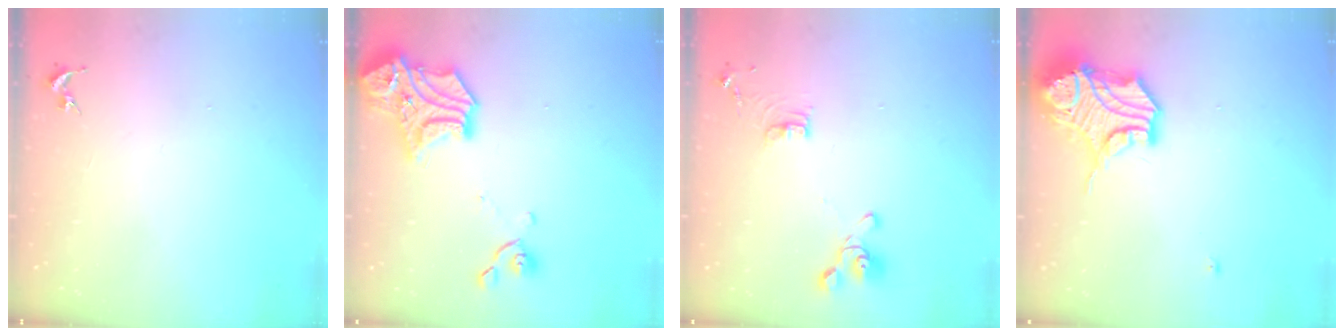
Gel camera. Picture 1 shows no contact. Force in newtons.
{"total": 18.6, "press": 18.5, "slide": 1.4}
{"total": 11.7, "press": 11.5, "slide": 2.1}
{"total": 16.3, "press": 16.2, "slide": 2.1}